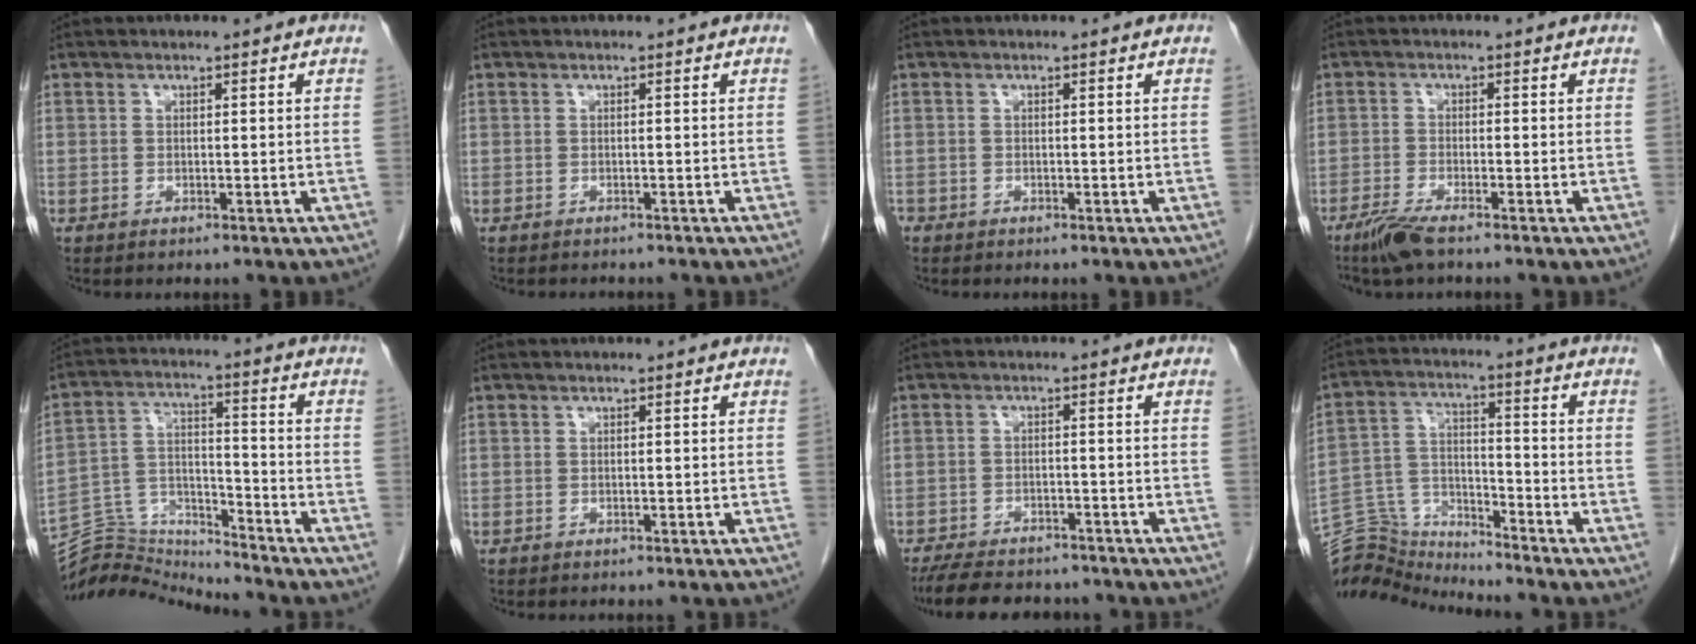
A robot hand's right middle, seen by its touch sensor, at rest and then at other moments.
{"total": 2.8, "force": [-2.5, 0.7, 0.9], "torque": [-0.017, -0.006, -0.028]}
{"total": 0.7, "force": [-0.5, 0.4, 0.1], "torque": [-0.007, 0.001, -0.012]}
{"total": 4.2, "force": [-3.2, 0.4, 2.7], "torque": [-0.062, -0.010, -0.063]}
{"total": 10.6, "force": [-10.5, -0.6, -1.3], "torque": [0.018, 0.048, -0.191]}
{"total": 1.9, "force": [-1.7, 0.2, 0.8], "torque": [-0.018, -0.004, -0.019]}
{"total": 12.3, "force": [-10.7, 3.8, 4.8], "torque": [-0.094, -0.005, -0.151]}
{"total": 9.8, "force": [-9.7, 0.1, -1.1], "torque": [0.011, 0.045, -0.185]}